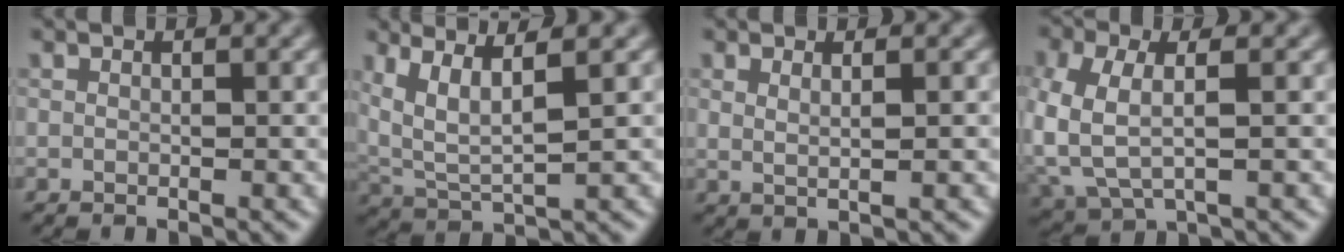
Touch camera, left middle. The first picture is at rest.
{"total": 5.0, "force": [2.5, 1.4, 4.1], "torque": [-0.097, -0.001, 0.060]}
{"total": 1.8, "force": [0.6, 0.7, 1.6], "torque": [-0.022, -0.002, 0.005]}
{"total": 5.2, "force": [-0.5, 3.0, 4.2], "torque": [-0.114, -0.007, -0.006]}